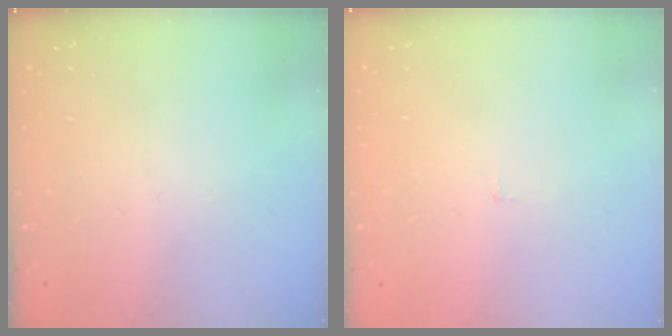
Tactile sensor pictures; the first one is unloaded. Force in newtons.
{"total": 1.6, "press": 1.6, "slide": 0.1}